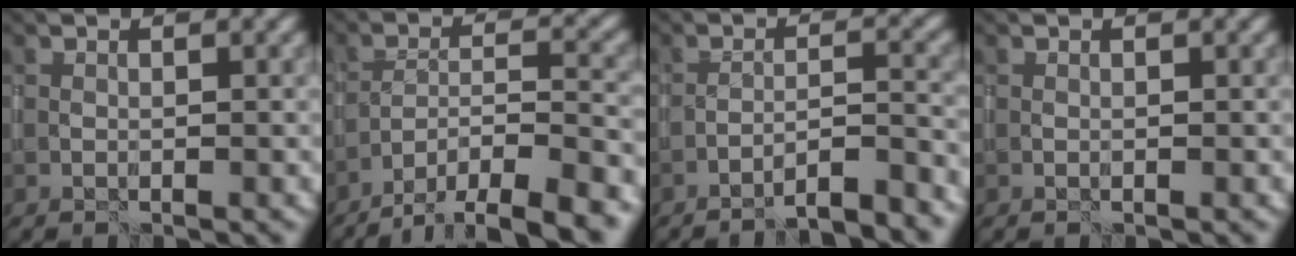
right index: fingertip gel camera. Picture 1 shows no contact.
{"total": 11.4, "force": [-9.0, 3.5, 6.1], "torque": [-0.087, -0.004, -0.125]}
{"total": 8.2, "force": [-7.0, 1.4, 4.1], "torque": [-0.043, 0.015, -0.087]}
{"total": 0.0}